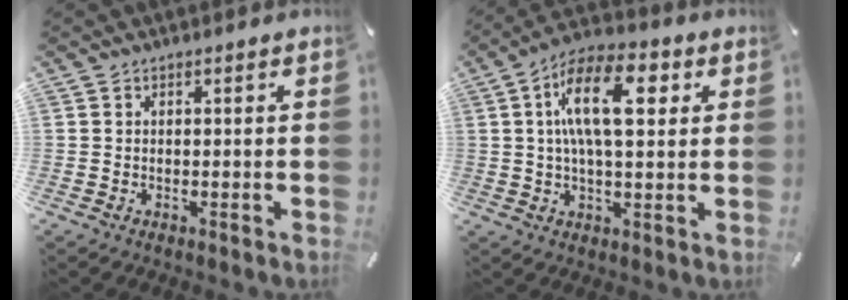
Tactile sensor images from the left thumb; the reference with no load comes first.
{"total": 15.8, "force": [4.0, 7.2, 13.5], "torque": [-0.242, 0.001, 0.061]}